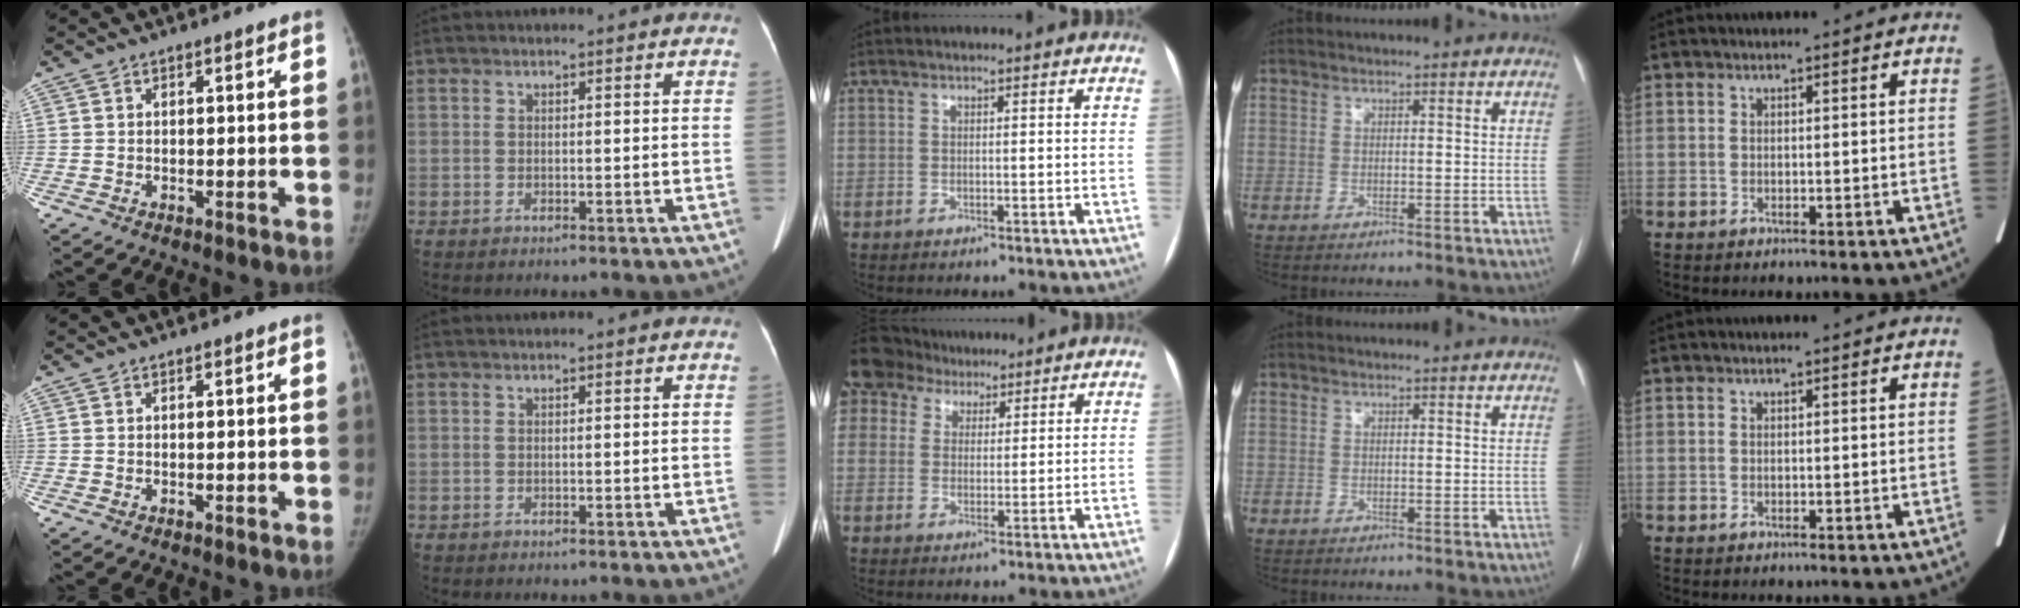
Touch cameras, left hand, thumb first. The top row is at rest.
{"middle": {"total": 10.1, "force": [6.9, 7.1, 2.0], "torque": [-0.057, 0.042, 0.129]}}